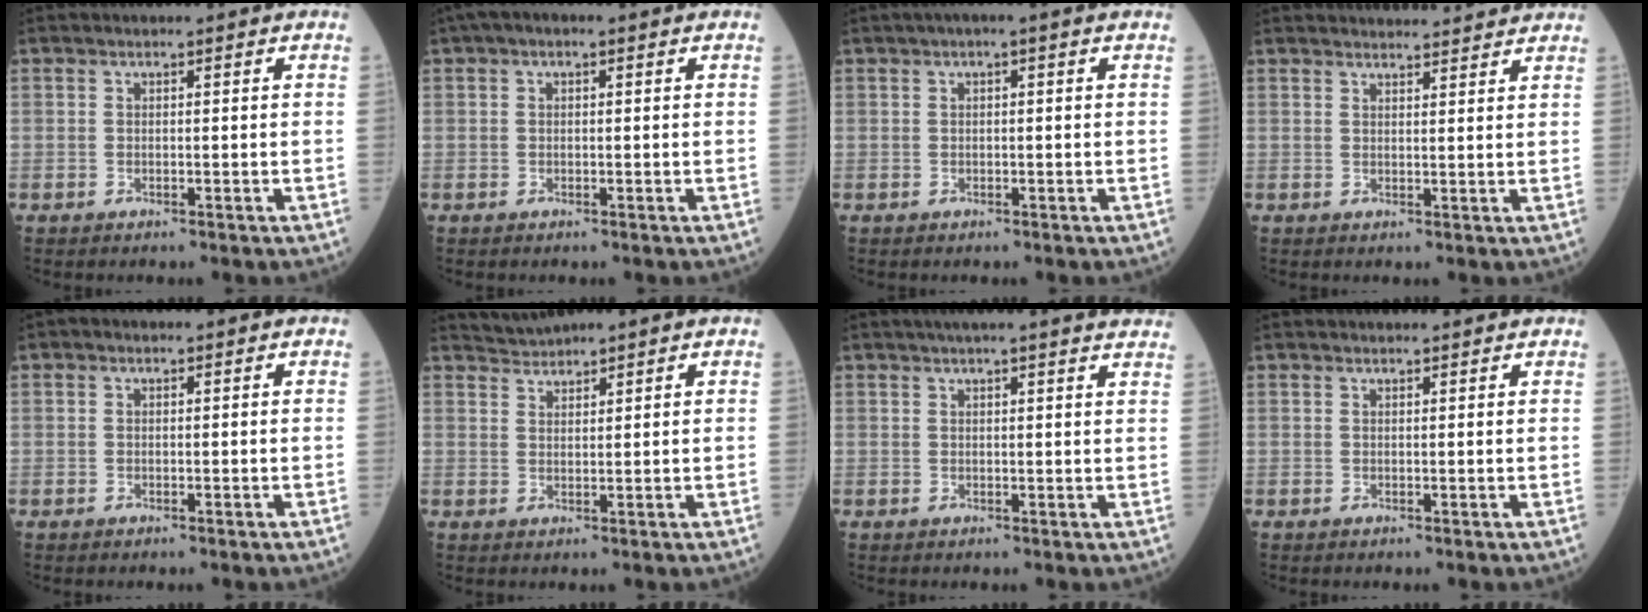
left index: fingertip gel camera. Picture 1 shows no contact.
{"total": 2.0, "force": [0.7, 1.0, 1.6], "torque": [-0.032, 0.012, 0.007]}
{"total": 1.6, "force": [0.6, 0.0, 1.5], "torque": [-0.027, 0.009, 0.005]}
{"total": 10.8, "force": [10.5, 1.0, 2.5], "torque": [-0.028, 0.024, 0.125]}
{"total": 0.0}
{"total": 2.3, "force": [2.3, -0.3, -0.3], "torque": [-0.004, 0.012, 0.052]}
{"total": 15.2, "force": [13.9, 0.4, 6.2], "torque": [-0.085, 0.009, 0.159]}
{"total": 4.4, "force": [4.2, 0.3, 1.1], "torque": [-0.012, 0.026, 0.049]}